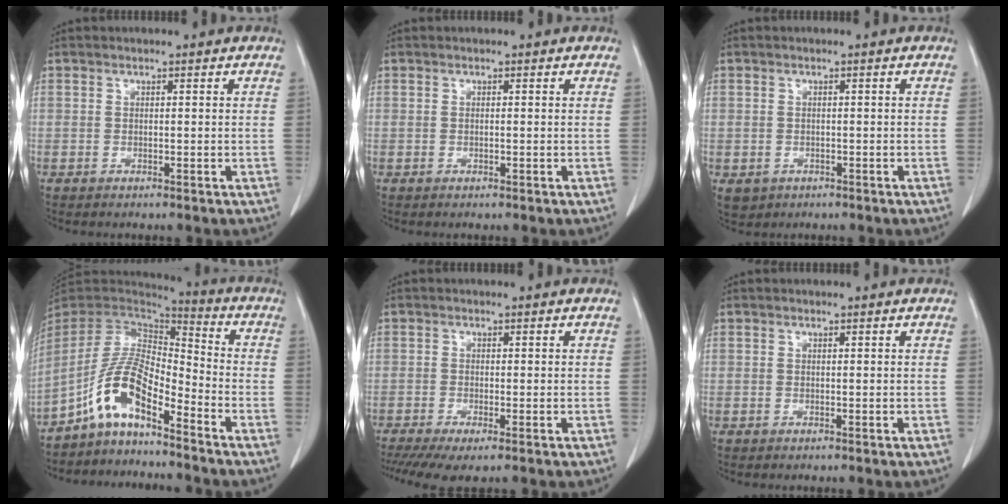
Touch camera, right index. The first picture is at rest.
{"total": 0.0}
{"total": 2.9, "force": [-1.1, 2.6, 0.7], "torque": [-0.010, 0.001, -0.009]}
{"total": 10.1, "force": [-6.2, 2.7, 7.5], "torque": [-0.163, 0.020, -0.122]}
{"total": 5.4, "force": [-3.6, 1.0, 3.8], "torque": [-0.064, -0.013, -0.061]}
{"total": 0.0}